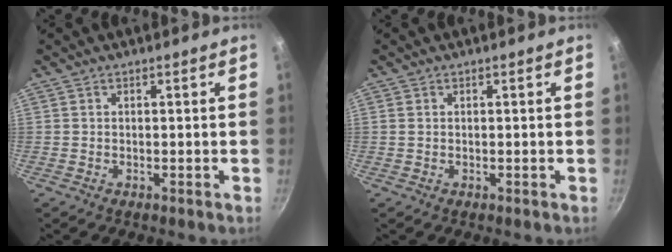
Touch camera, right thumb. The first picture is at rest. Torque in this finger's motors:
{"motor_torque": [0.02, -0.56, -0.43, 0.10, -0.02]}